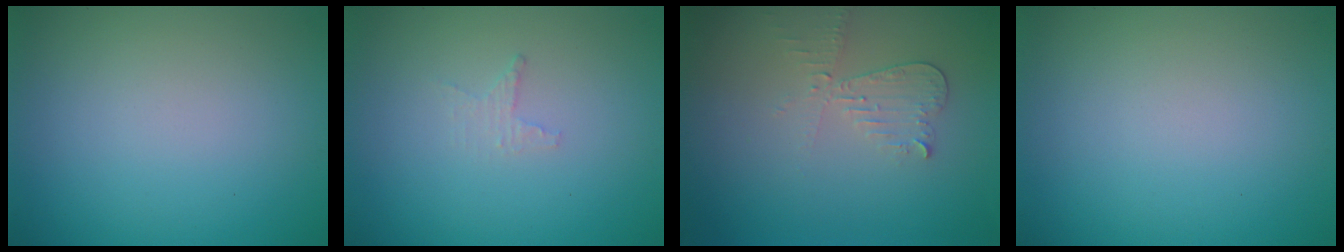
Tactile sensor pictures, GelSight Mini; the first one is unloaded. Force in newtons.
{"total": 0.9, "press": 0.8, "slide": 0.3}
{"total": 2.1, "press": 2.1, "slide": 0.1}
{"total": 0.0}